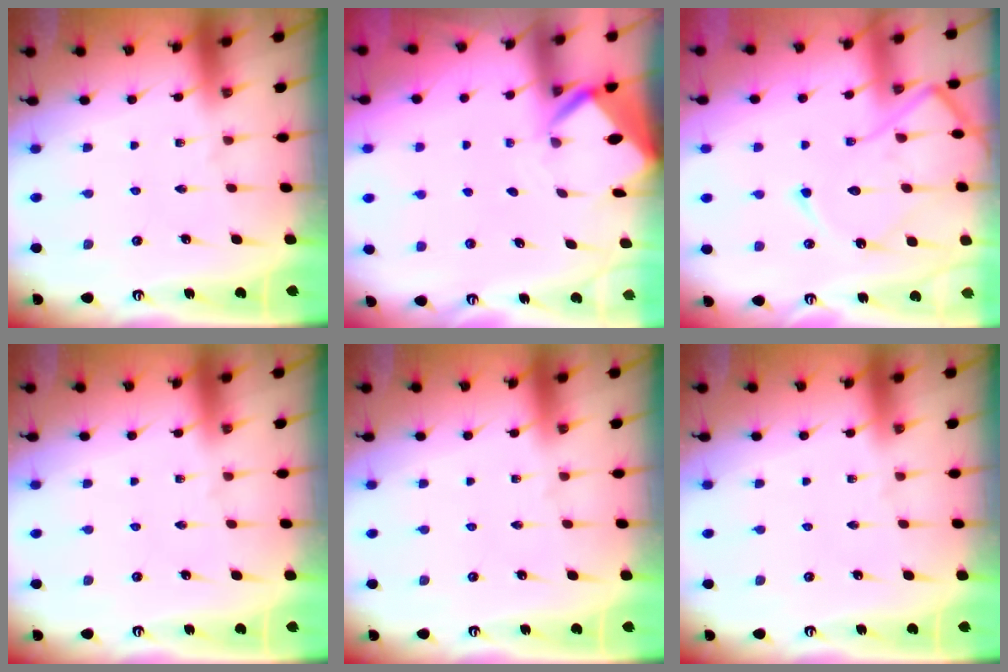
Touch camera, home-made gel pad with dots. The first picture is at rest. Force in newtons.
{"total": 3.5, "press": 3.5, "slide": 0.2}
{"total": 13.6, "press": 13.5, "slide": 1.3}
{"total": 0.0}
{"total": 0.0}
{"total": 0.0}